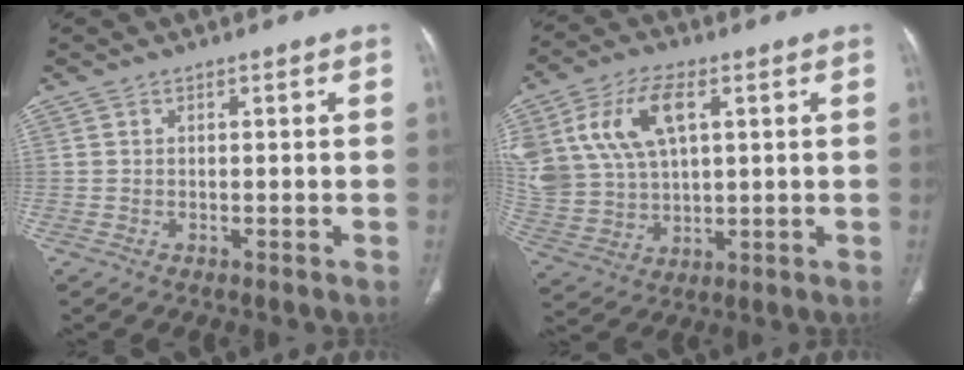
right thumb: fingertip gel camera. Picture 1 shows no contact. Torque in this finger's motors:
{"motor_torque": [0.30, 0.39, 1.15, 0.99, 0.50]}